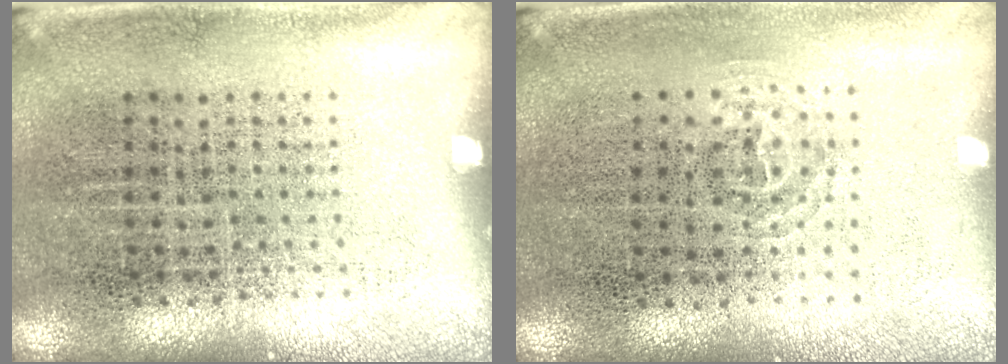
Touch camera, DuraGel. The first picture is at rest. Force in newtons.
{"total": 0.9, "press": 0.6, "slide": 0.7}